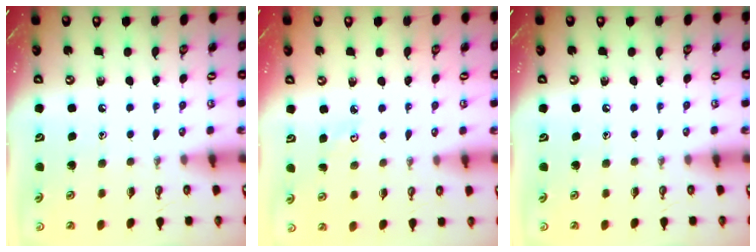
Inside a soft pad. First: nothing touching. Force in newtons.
{"total": 2.8, "press": 2.8, "slide": 0.3}
{"total": 0.0}